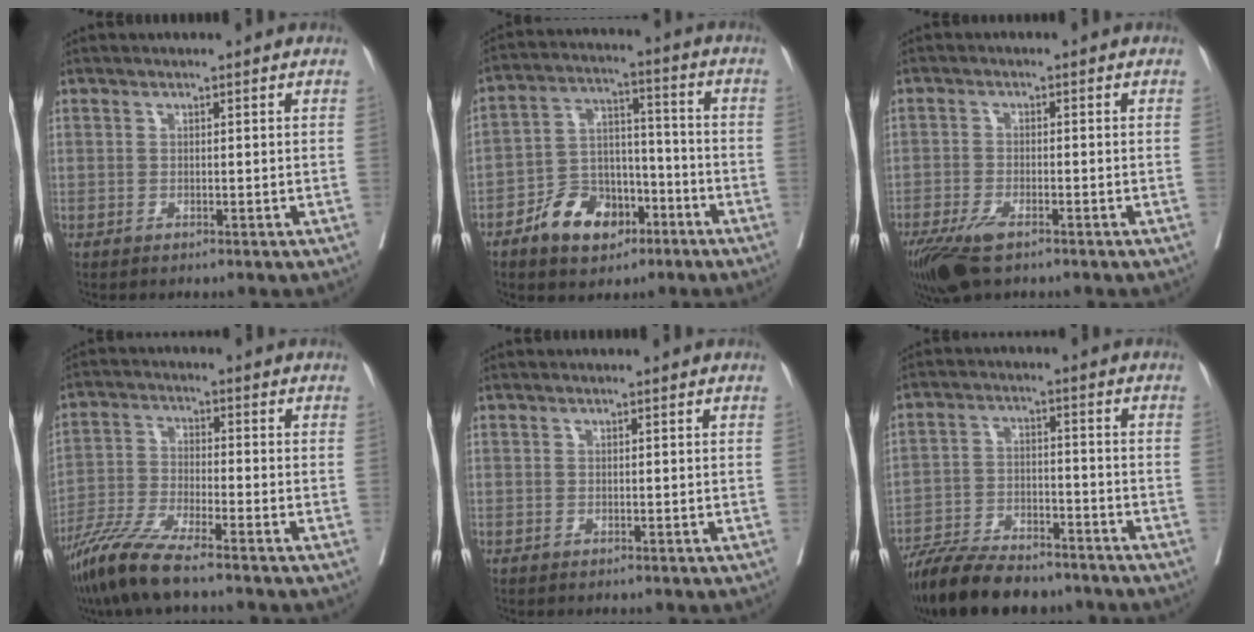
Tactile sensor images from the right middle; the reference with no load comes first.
{"total": 10.2, "force": [-5.9, 6.3, 5.5], "torque": [-0.101, 0.022, -0.097]}
{"total": 6.9, "force": [-4.7, 2.1, 4.6], "torque": [-0.086, -0.014, -0.084]}
{"total": 9.2, "force": [-7.1, 0.3, 5.7], "torque": [-0.120, -0.032, -0.142]}
{"total": 0.0}
{"total": 14.4, "force": [-12.2, 4.2, 6.4], "torque": [-0.108, -0.006, -0.199]}